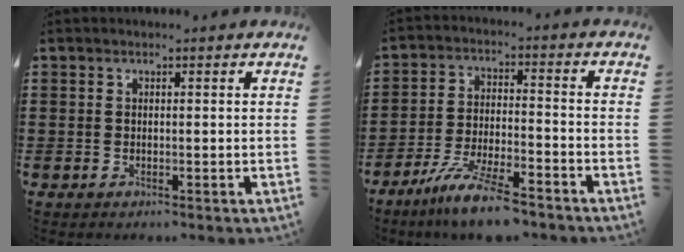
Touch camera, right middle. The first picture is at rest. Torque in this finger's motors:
{"motor_torque": [1.37, -0.77, 0.58, 0.21]}